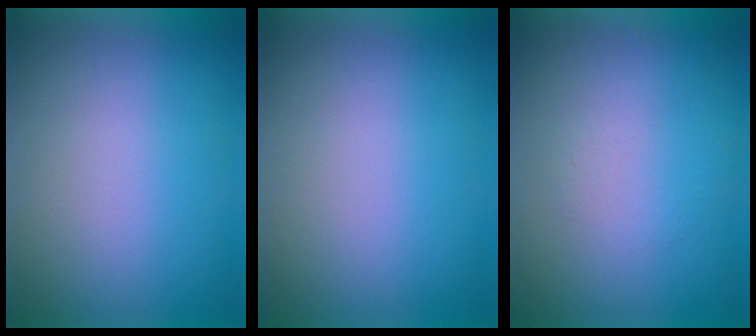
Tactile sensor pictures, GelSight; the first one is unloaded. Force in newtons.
{"total": 0.0}
{"total": 1.2}